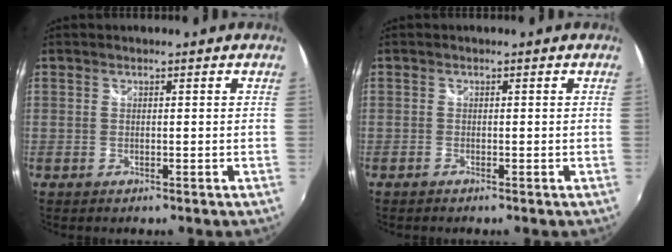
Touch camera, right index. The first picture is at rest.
{"total": 0.5, "force": [-0.5, 0.1, 0.1], "torque": [-0.002, -0.001, -0.011]}